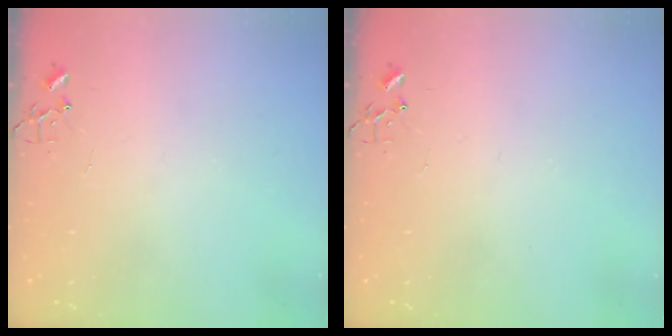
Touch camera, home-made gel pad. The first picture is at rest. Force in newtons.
{"total": 0.0}